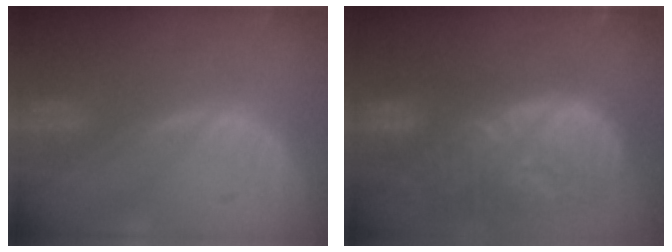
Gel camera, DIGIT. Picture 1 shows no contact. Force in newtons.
{"total": 13.4, "press": 11.6, "slide": 6.8}